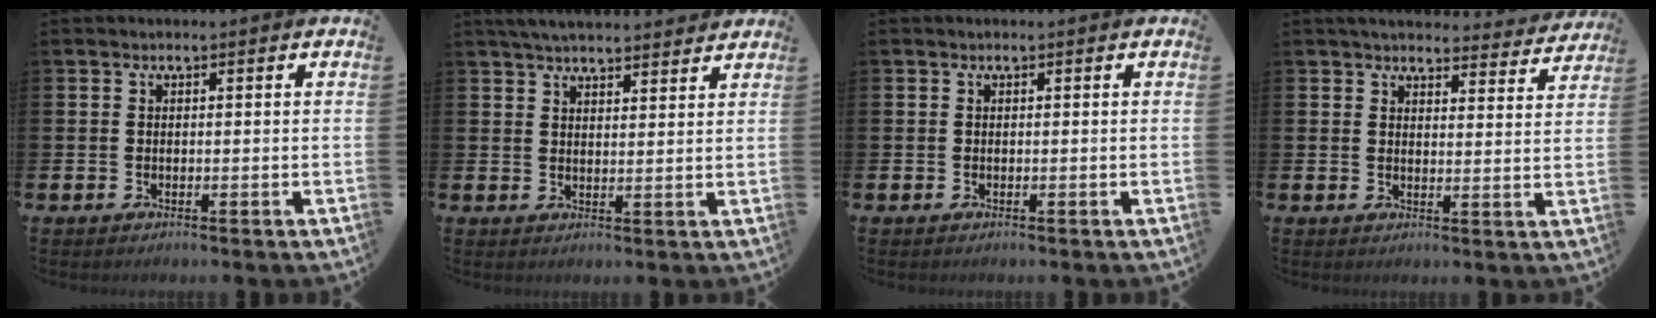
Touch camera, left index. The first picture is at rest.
{"total": 4.4, "force": [4.3, 0.6, 0.8], "torque": [-0.023, -0.016, 0.078]}
{"total": 0.0}
{"total": 4.3, "force": [4.2, 0.9, 0.6], "torque": [-0.014, -0.031, 0.072]}